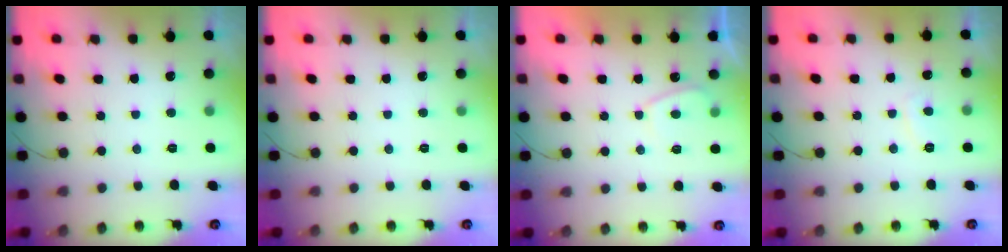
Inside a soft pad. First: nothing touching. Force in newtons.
{"total": 0.0}
{"total": 2.5, "press": 2.4, "slide": 0.7}
{"total": 2.3, "press": 2.1, "slide": 0.7}